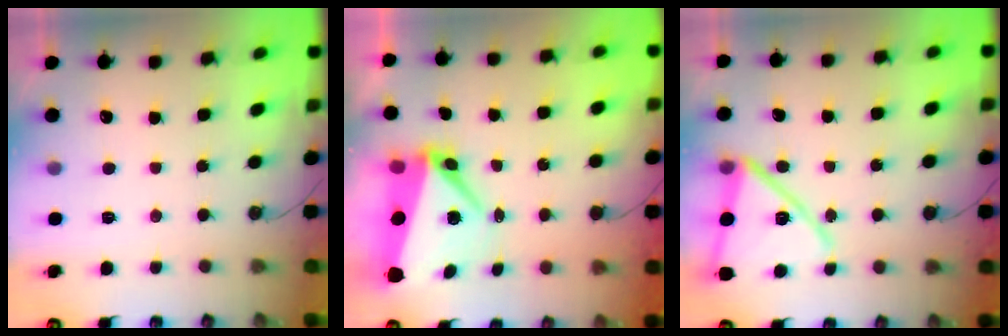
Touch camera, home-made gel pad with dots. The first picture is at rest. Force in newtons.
{"total": 6.7, "press": 6.5, "slide": 1.6}
{"total": 16.0, "press": 14.6, "slide": 6.4}